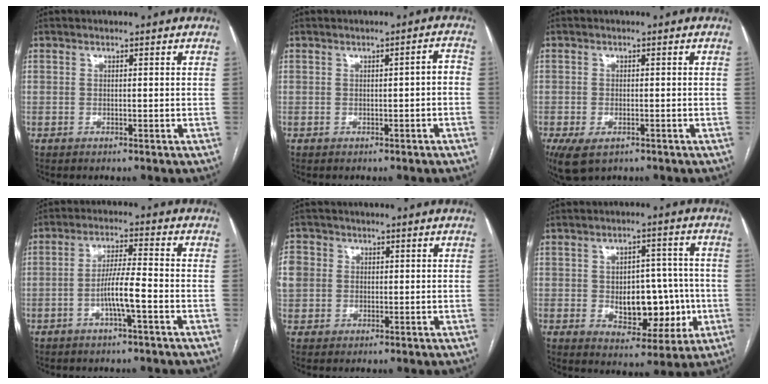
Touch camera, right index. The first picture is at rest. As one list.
[{"total": 1.9, "force": [-0.5, 0.4, 1.8], "torque": [-0.016, 0.005, -0.007]}, {"total": 5.7, "force": [-3.1, 3.3, 3.5], "torque": [-0.069, -0.010, -0.044]}, {"total": 5.8, "force": [-2.1, 0.1, 5.4], "torque": [-0.106, 0.007, -0.038]}, {"total": 9.9, "force": [1.6, 9.1, 3.7], "torque": [-0.124, 0.033, 0.039]}, {"total": 11.0, "force": [-1.4, 6.6, 8.7], "torque": [-0.109, 0.018, -0.005]}]